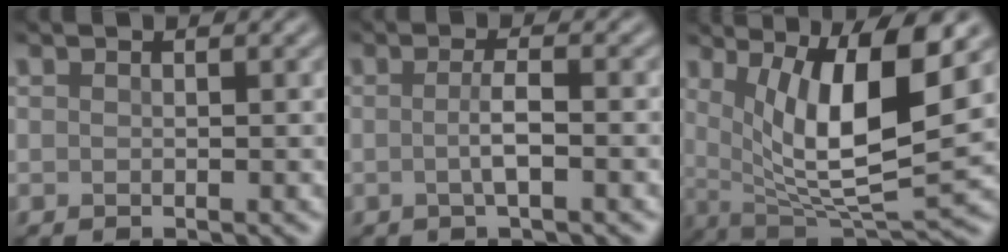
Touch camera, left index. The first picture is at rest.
{"total": 2.5, "force": [-0.5, 0.5, 2.4], "torque": [-0.043, -0.002, -0.013]}
{"total": 10.0, "force": [2.8, 2.8, 9.2], "torque": [-0.153, -0.015, 0.054]}